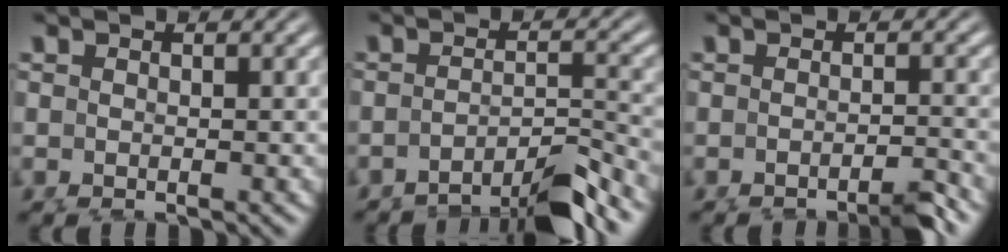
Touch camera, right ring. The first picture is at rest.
{"total": 6.8, "force": [-5.6, 2.3, 3.1], "torque": [-0.036, -0.017, -0.080]}
{"total": 2.4, "force": [-2.0, -0.3, 1.3], "torque": [-0.008, 0.002, -0.033]}